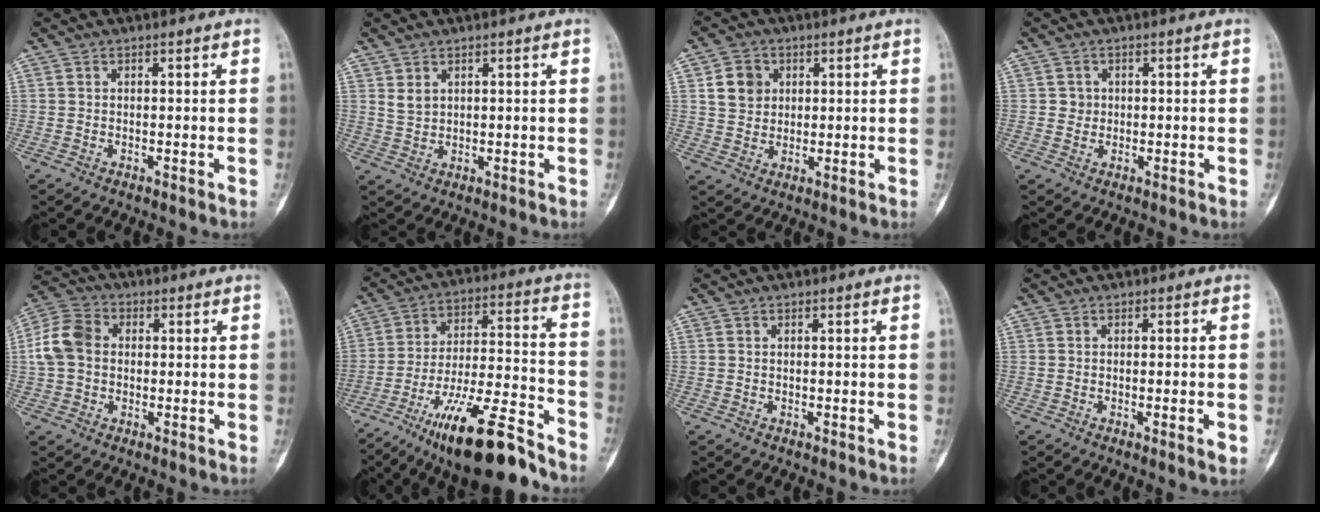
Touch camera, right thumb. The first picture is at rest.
{"total": 2.6, "force": [1.4, 1.8, 1.3], "torque": [-0.018, -0.010, 0.035]}
{"total": 6.3, "force": [1.9, 5.4, 2.7], "torque": [-0.024, -0.006, 0.036]}
{"total": 2.0, "force": [0.2, 2.0, 0.4], "torque": [0.005, 0.004, 0.003]}
{"total": 8.8, "force": [0.5, 6.9, 5.4], "torque": [-0.108, 0.026, 0.001]}
{"total": 20.2, "force": [-14.5, 4.4, 13.3], "torque": [-0.219, 0.076, -0.246]}
{"total": 0.0}
{"total": 2.4, "force": [-0.7, 0.4, 2.3], "torque": [-0.034, -0.003, -0.009]}